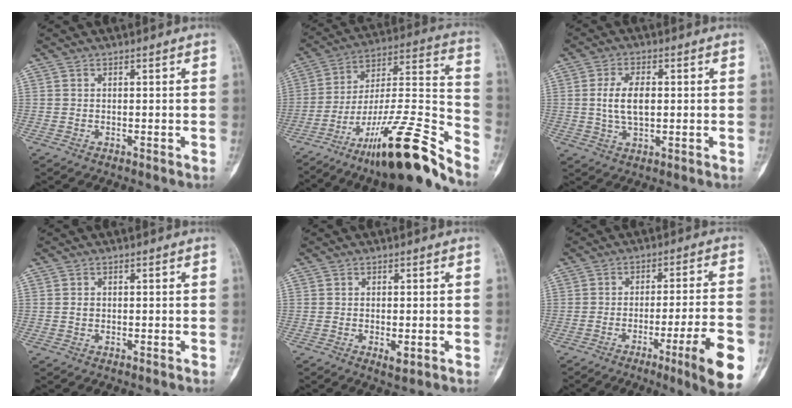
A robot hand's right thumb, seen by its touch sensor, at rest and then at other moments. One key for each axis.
{"total": 24.5, "fx": -17.6, "fy": 3.6, "fz": 16.6, "tx": -0.250, "ty": 0.095, "tz": -0.294}
{"total": 6.9, "fx": 0.5, "fy": 3.6, "fz": 5.9, "tx": -0.114, "ty": 0.002, "tz": 0.010}
{"total": 0.9, "fx": 0.0, "fy": 0.8, "fz": 0.5, "tx": -0.008, "ty": 0.002, "tz": 0.000}
{"total": 2.3, "fx": -0.7, "fy": 1.0, "fz": 2.0, "tx": -0.032, "ty": -0.004, "tz": -0.008}
{"total": 14.1, "fx": -6.0, "fy": 1.0, "fz": 12.8, "tx": -0.169, "ty": 0.007, "tz": -0.084}